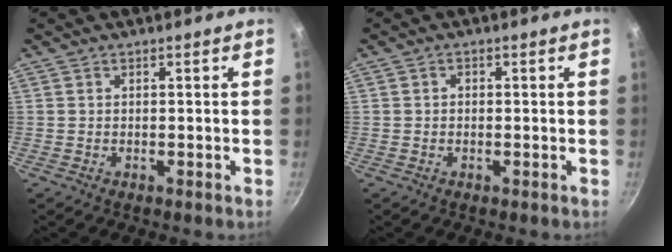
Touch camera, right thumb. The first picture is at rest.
{"total": 1.0, "force": [0.0, 0.8, 0.5], "torque": [-0.008, 0.006, -0.001]}